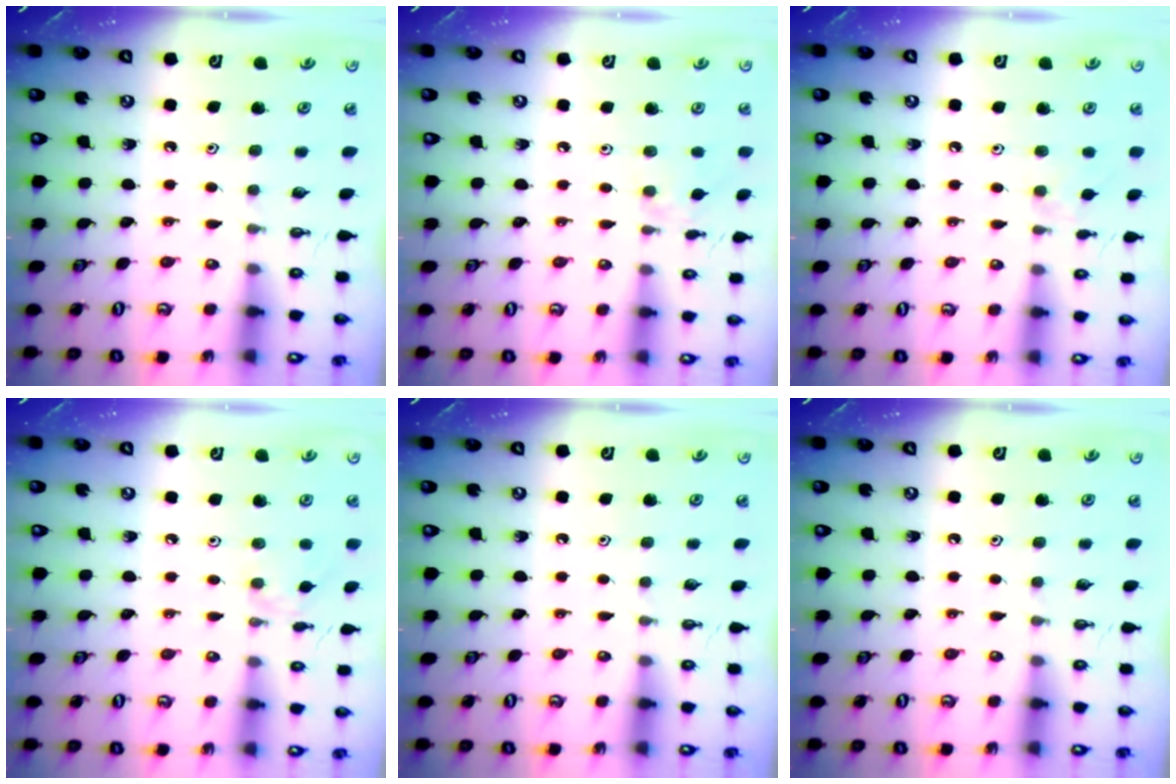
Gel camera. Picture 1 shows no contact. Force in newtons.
{"total": 2.3, "press": 2.3, "slide": 0.4}
{"total": 4.5, "press": 4.5, "slide": 0.7}
{"total": 1.4, "press": 1.4, "slide": 0.4}
{"total": 0.0}
{"total": 0.0}